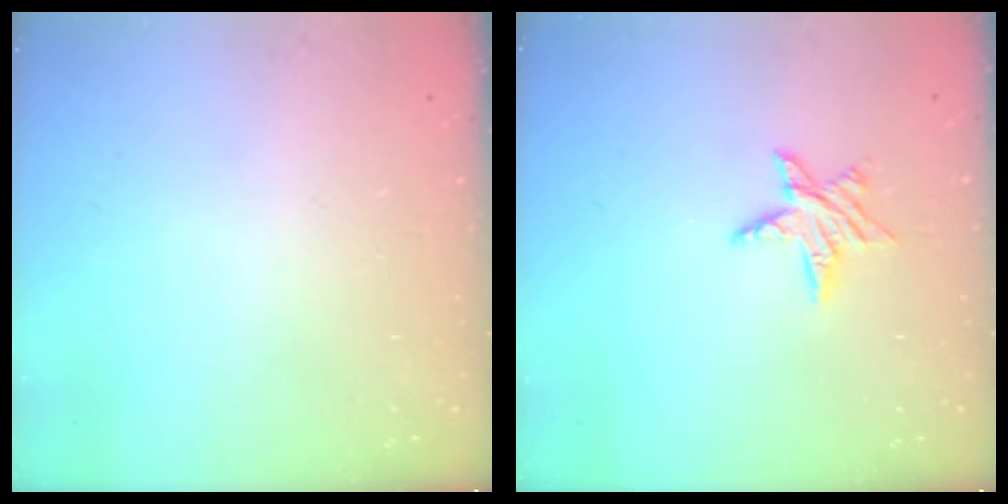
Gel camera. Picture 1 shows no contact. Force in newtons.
{"total": 6.5, "press": 6.5, "slide": 0.3}